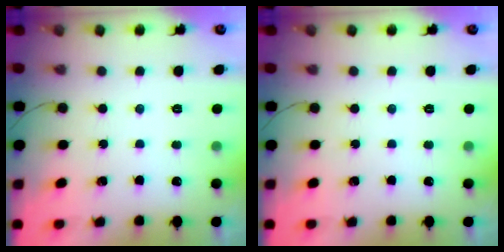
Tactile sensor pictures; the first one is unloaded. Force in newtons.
{"total": 0.0}